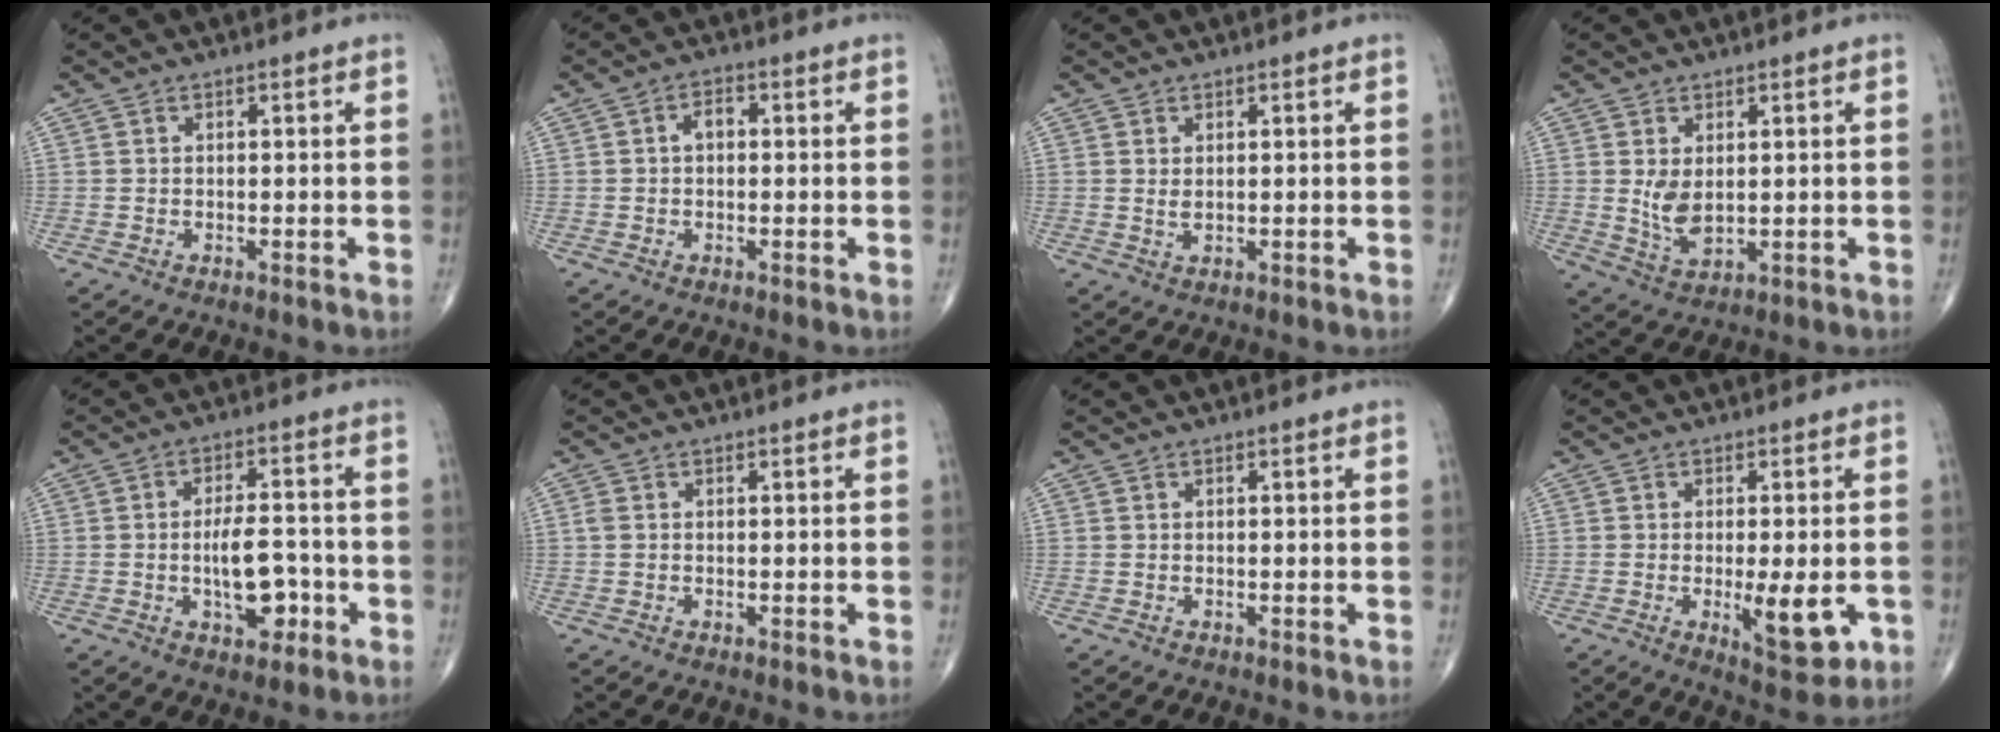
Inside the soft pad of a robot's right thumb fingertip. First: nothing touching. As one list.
[{"total": 2.5, "force": [0.1, 1.6, 1.9], "torque": [-0.025, 0.012, -0.004]}, {"total": 1.3, "force": [0.4, 0.6, 1.1], "torque": [-0.021, -0.004, 0.012]}, {"total": 5.2, "force": [0.8, 3.0, 4.1], "torque": [-0.070, -0.016, 0.026]}, {"total": 8.6, "force": [-2.1, 4.1, 7.2], "torque": [-0.101, 0.018, -0.031]}, {"total": 0.9, "force": [0.1, 0.7, 0.6], "torque": [-0.017, 0.001, 0.000]}, {"total": 0.0}, {"total": 8.6, "force": [-1.8, 2.9, 7.9], "torque": [-0.104, -0.018, -0.021]}]